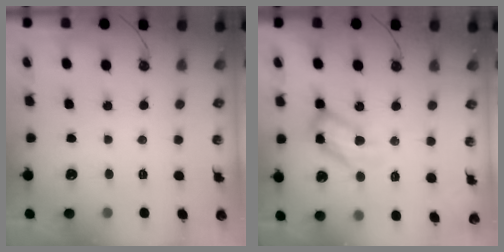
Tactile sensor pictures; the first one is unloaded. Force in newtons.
{"total": 16.9, "press": 16.9, "slide": 0.6}